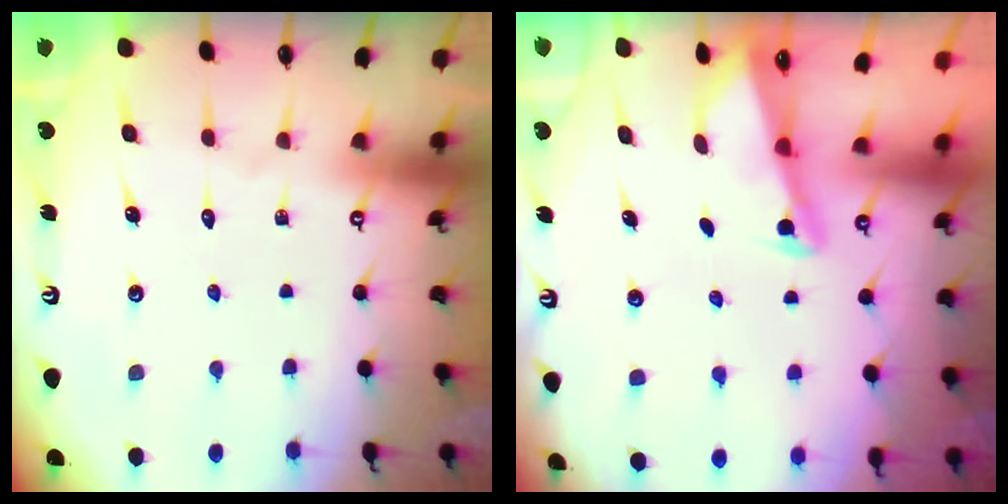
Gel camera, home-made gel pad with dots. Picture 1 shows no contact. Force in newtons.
{"total": 1.9, "press": 1.9, "slide": 0.4}